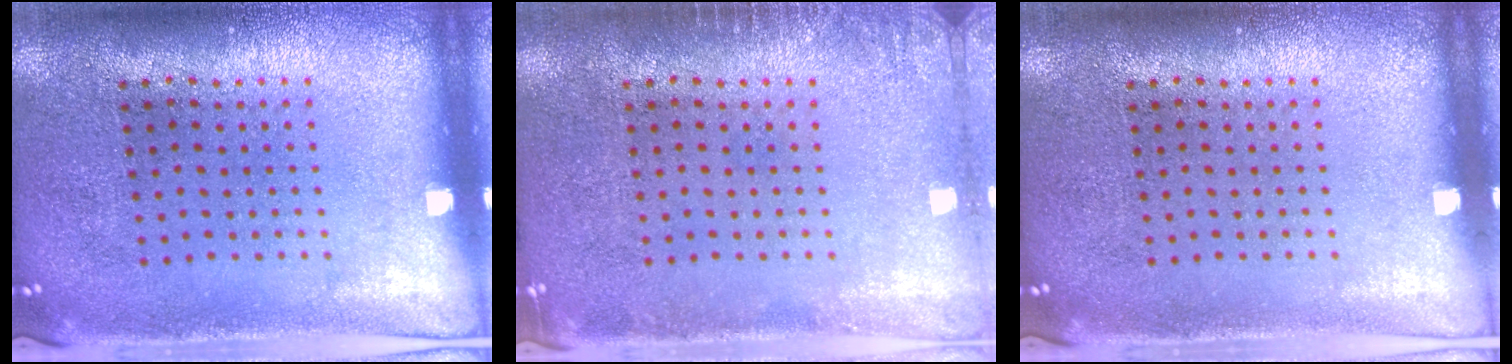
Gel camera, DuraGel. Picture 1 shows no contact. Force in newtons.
{"total": 1.1, "press": 1.1, "slide": 0.2}
{"total": 0.0}